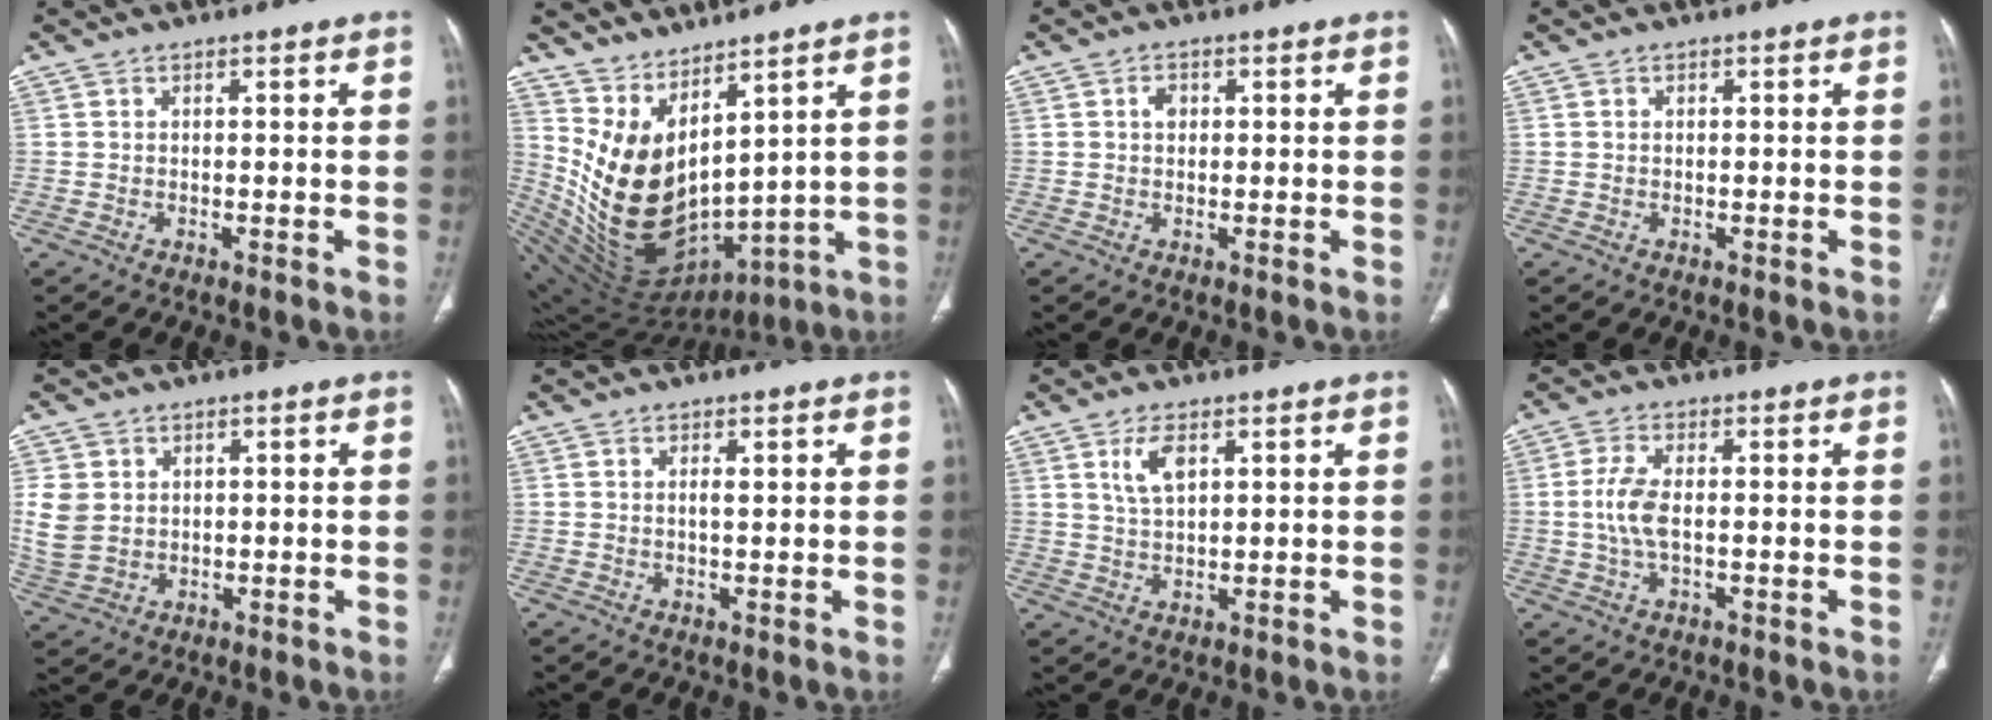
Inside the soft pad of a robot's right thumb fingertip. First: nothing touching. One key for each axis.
{"total": 15.0, "fx": 7.2, "fy": 7.3, "fz": 11.0, "tx": -0.160, "ty": -0.075, "tz": 0.172}
{"total": 1.9, "fx": 0.4, "fy": 1.5, "fz": 1.1, "tx": -0.012, "ty": 0.003, "tz": 0.005}
{"total": 0.0}
{"total": 7.2, "fx": 1.3, "fy": 6.0, "fz": 3.9, "tx": -0.075, "ty": -0.003, "tz": 0.036}
{"total": 1.2, "fx": 0.3, "fy": 0.3, "fz": 1.1, "tx": -0.017, "ty": -0.001, "tz": 0.005}
{"total": 4.9, "fx": 2.2, "fy": 2.2, "fz": 3.8, "tx": -0.072, "ty": -0.007, "tz": 0.048}
{"total": 5.5, "fx": -0.3, "fy": 2.3, "fz": 4.9, "tx": -0.118, "ty": 0.004, "tz": -0.009}